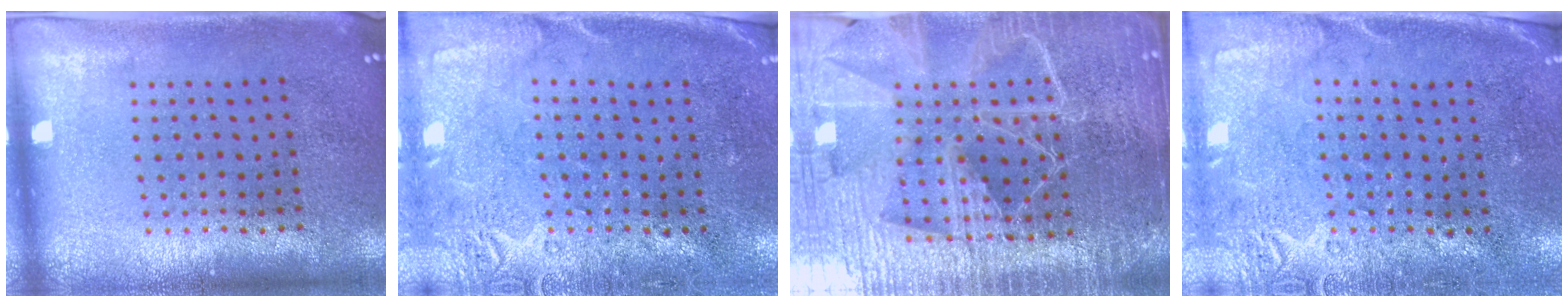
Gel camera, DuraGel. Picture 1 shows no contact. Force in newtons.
{"total": 2.7, "press": 2.3, "slide": 1.5}
{"total": 6.3, "press": 5.5, "slide": 3.1}
{"total": 2.7, "press": 2.3, "slide": 1.5}